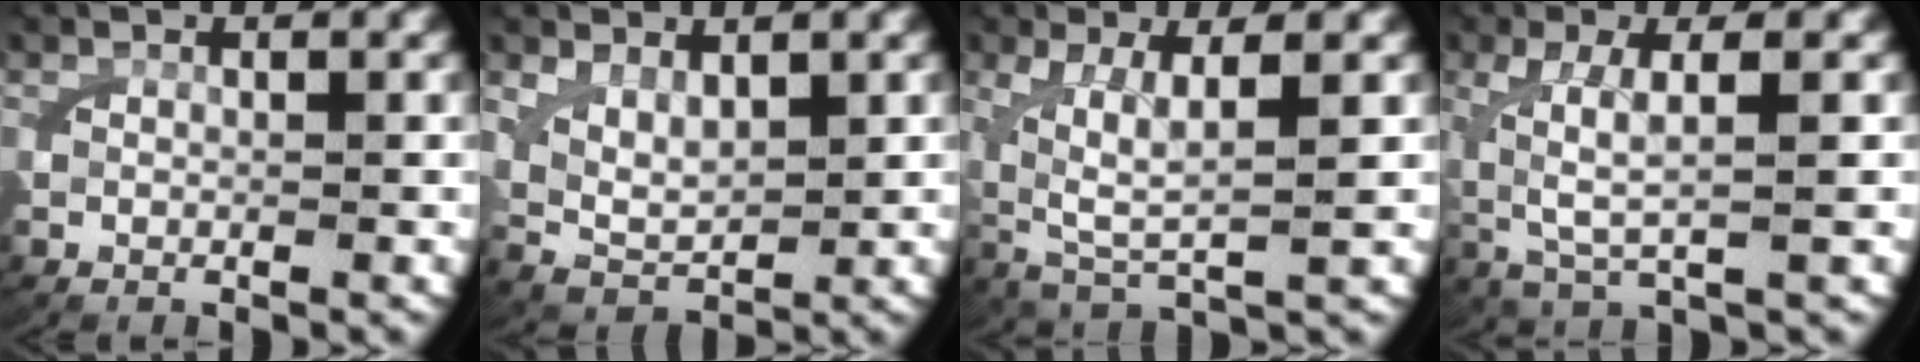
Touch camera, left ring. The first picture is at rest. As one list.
[{"total": 4.0, "force": [1.2, 3.0, 2.4], "torque": [-0.056, -0.015, 0.026]}, {"total": 5.3, "force": [1.2, 2.5, 4.5], "torque": [-0.099, -0.019, 0.037]}, {"total": 4.5, "force": [0.7, 1.7, 4.1], "torque": [-0.091, -0.007, 0.022]}]